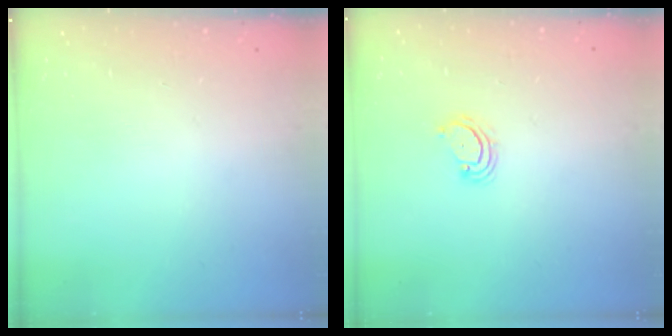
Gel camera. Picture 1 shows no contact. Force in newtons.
{"total": 3.6, "press": 3.6, "slide": 0.4}